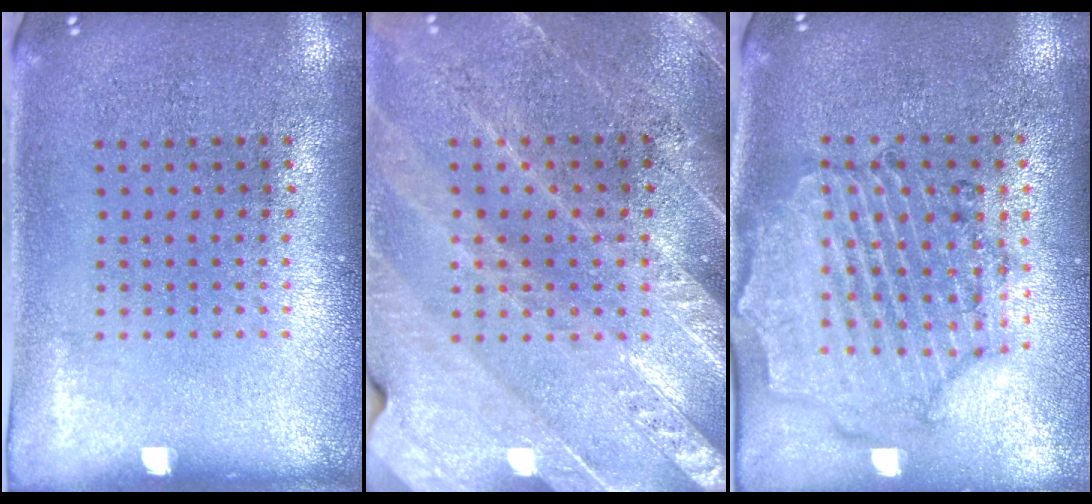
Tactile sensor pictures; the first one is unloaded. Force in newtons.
{"total": 3.1, "press": 2.8, "slide": 1.2}
{"total": 1.4, "press": 1.4, "slide": 0.2}